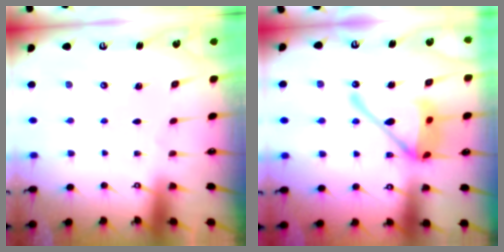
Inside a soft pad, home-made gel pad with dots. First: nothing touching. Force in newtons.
{"total": 16.4, "press": 16.3, "slide": 2.2}